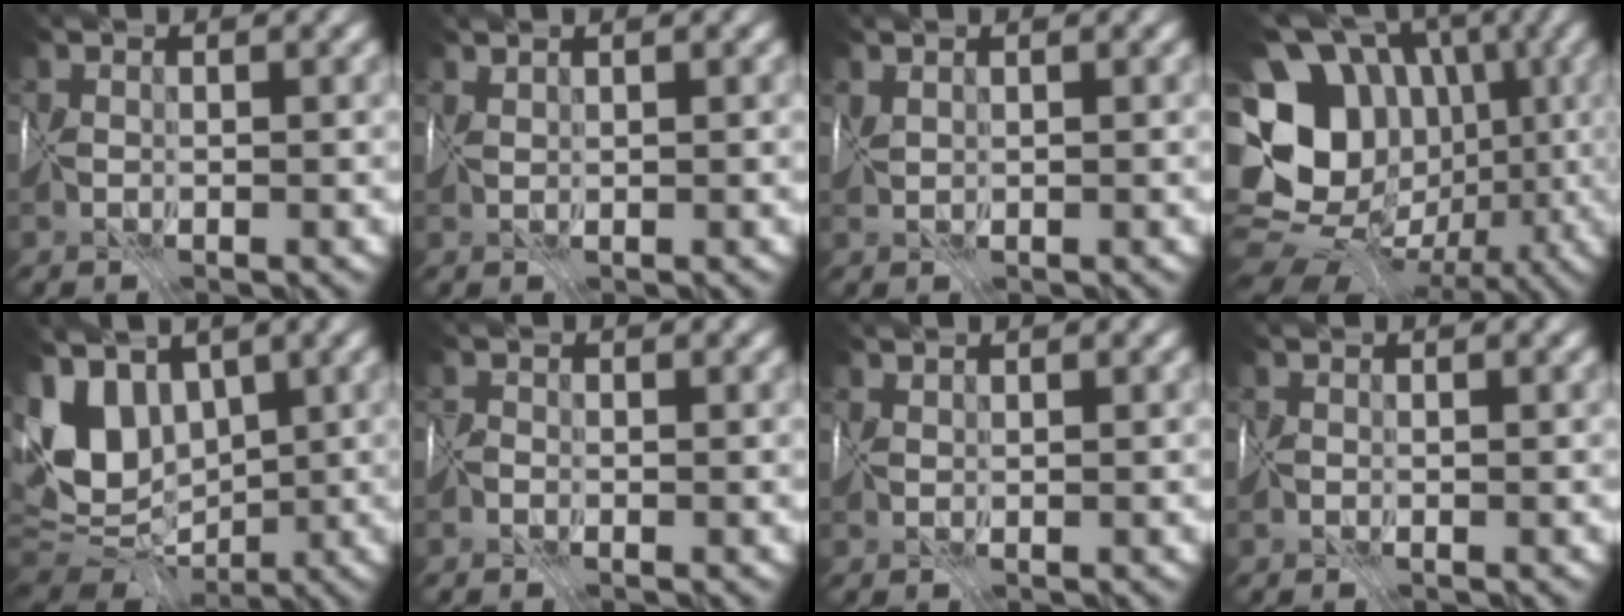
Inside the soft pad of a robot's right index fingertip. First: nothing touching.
{"total": 1.4, "force": [1.2, -0.6, -0.4], "torque": [0.000, 0.009, 0.028]}
{"total": 1.0, "force": [0.7, -0.6, -0.5], "torque": [-0.001, 0.006, 0.017]}
{"total": 18.3, "force": [-0.3, 16.0, 8.9], "torque": [-0.152, 0.026, -0.018]}
{"total": 6.7, "force": [2.4, 4.5, 4.4], "torque": [-0.102, 0.002, 0.038]}
{"total": 1.3, "force": [-0.3, -0.8, -1.0], "torque": [0.016, 0.007, -0.010]}
{"total": 1.1, "force": [0.9, 0.3, 0.6], "torque": [-0.024, 0.005, 0.020]}
{"total": 0.7, "force": [-0.1, -0.4, -0.5], "torque": [0.006, 0.000, -0.004]}